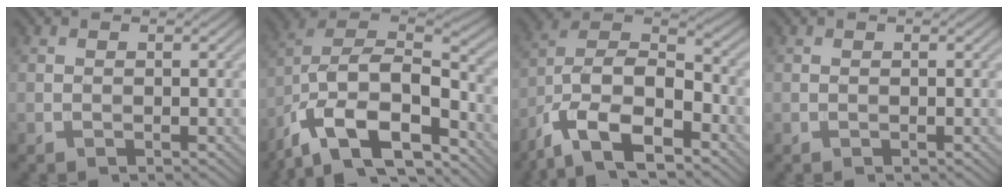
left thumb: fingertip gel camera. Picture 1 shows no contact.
{"total": 16.8, "force": [-10.2, 7.6, 11.0], "torque": [-0.225, -0.015, -0.175]}
{"total": 14.2, "force": [-8.0, 6.5, 9.8], "torque": [-0.204, -0.021, -0.159]}
{"total": 0.0}